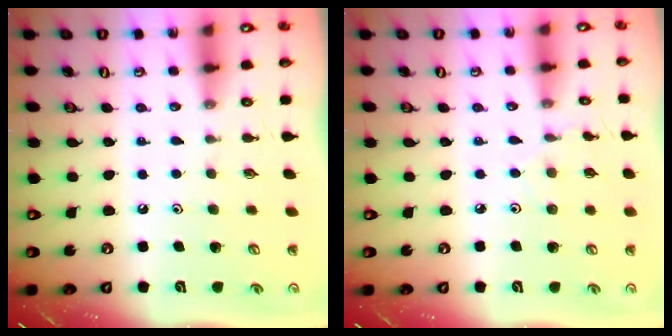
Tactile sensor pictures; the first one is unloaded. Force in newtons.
{"total": 2.2, "press": 2.2, "slide": 0.4}